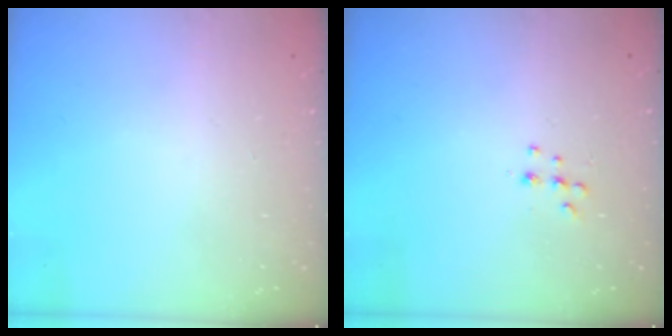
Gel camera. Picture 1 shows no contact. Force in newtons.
{"total": 5.8, "press": 5.8, "slide": 0.4}